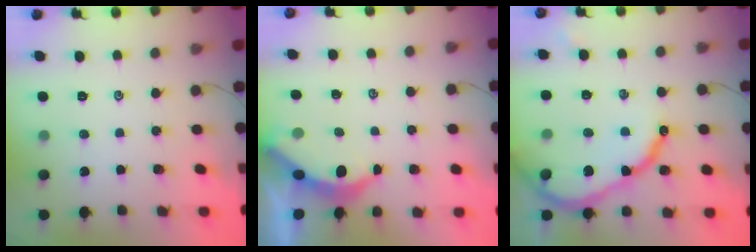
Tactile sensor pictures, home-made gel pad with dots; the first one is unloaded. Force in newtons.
{"total": 3.8, "press": 3.8, "slide": 0.4}
{"total": 14.2, "press": 14.2, "slide": 1.6}